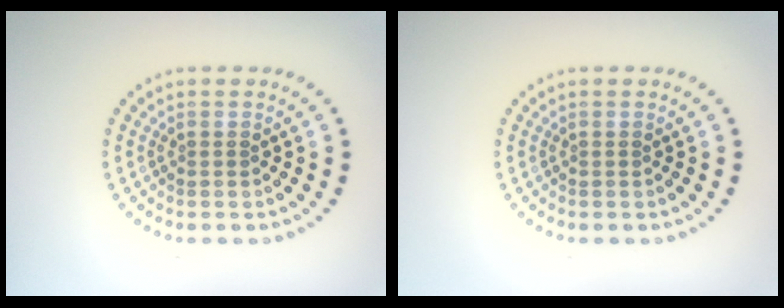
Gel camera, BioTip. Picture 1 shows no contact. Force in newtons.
{"total": 0.0}